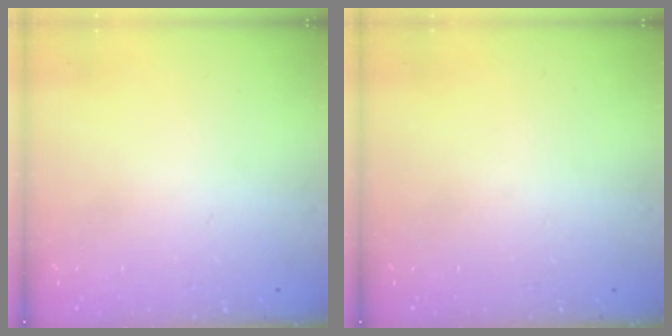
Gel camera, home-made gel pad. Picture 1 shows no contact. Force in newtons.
{"total": 0.0}